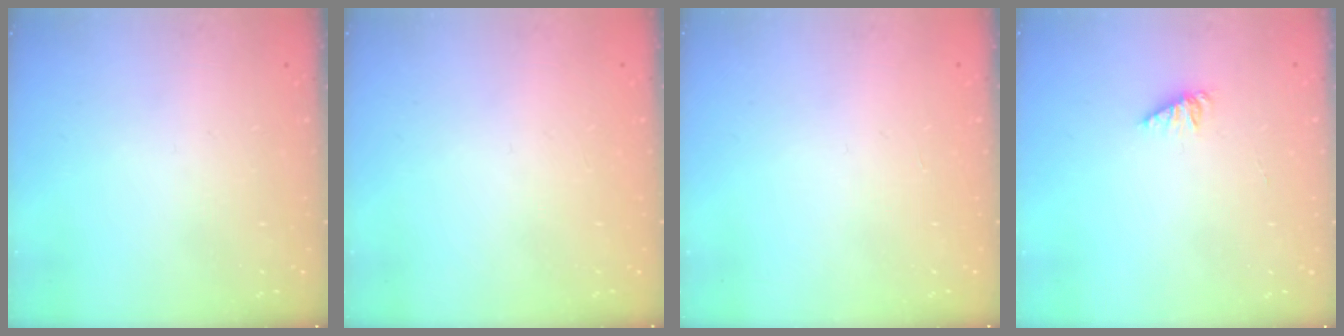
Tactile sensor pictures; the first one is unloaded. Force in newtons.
{"total": 0.0}
{"total": 0.0}
{"total": 1.4, "press": 1.4, "slide": 0.2}